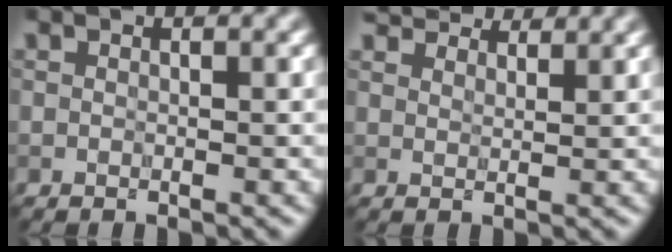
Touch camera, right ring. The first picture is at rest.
{"total": 5.2, "force": [4.8, 1.3, 1.5], "torque": [-0.038, 0.001, 0.079]}